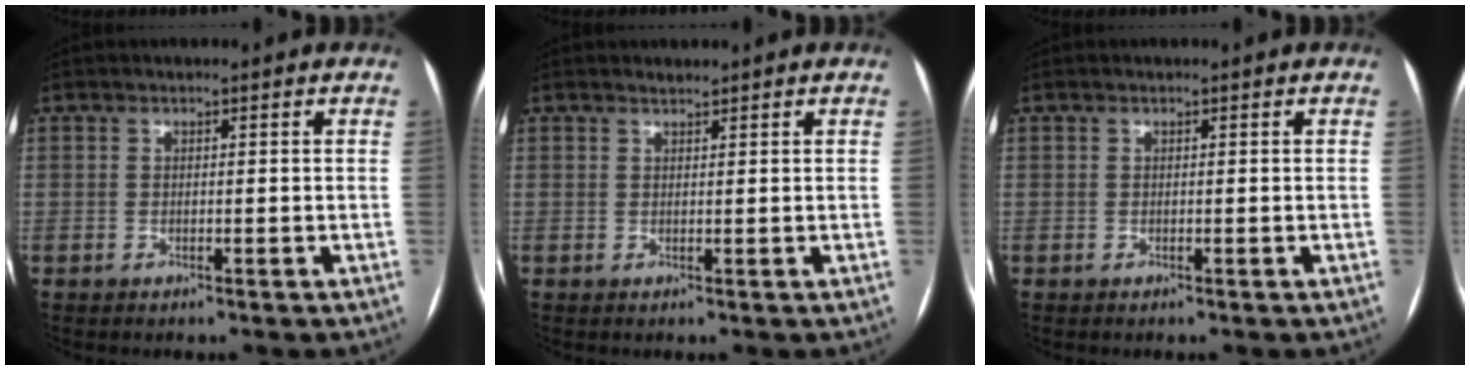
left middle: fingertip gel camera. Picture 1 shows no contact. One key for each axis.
{"total": 0.7, "fx": 0.7, "fy": 0.1, "fz": 0.1, "tx": -0.008, "ty": 0.003, "tz": 0.014}
{"total": 0.0}